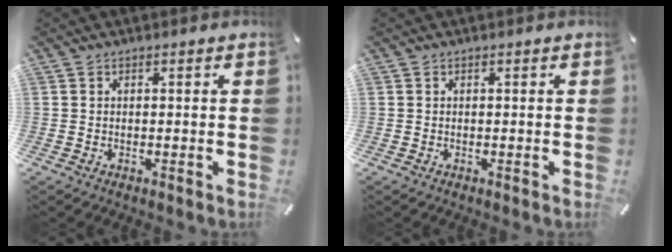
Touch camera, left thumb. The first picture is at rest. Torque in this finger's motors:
{"motor_torque": [0.01, 0.01, 0.00, 0.00, 0.00]}